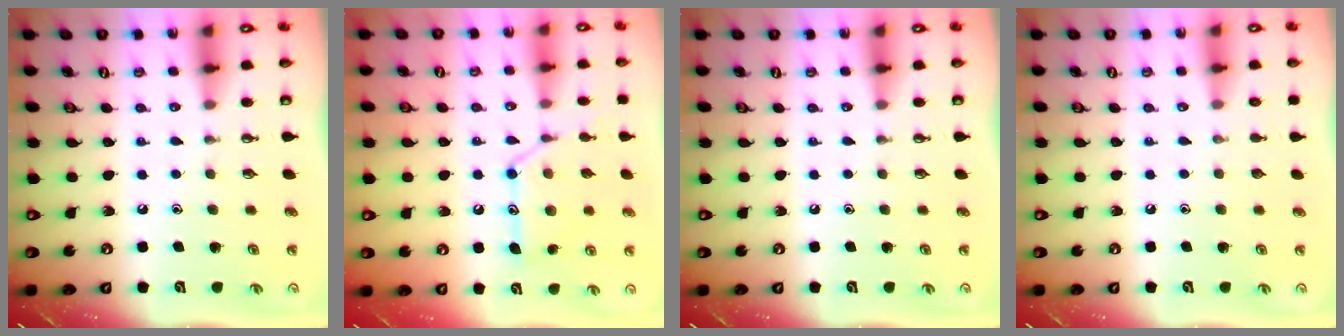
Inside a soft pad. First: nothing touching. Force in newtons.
{"total": 13.6, "press": 13.6, "slide": 1.1}
{"total": 0.0}
{"total": 0.0}